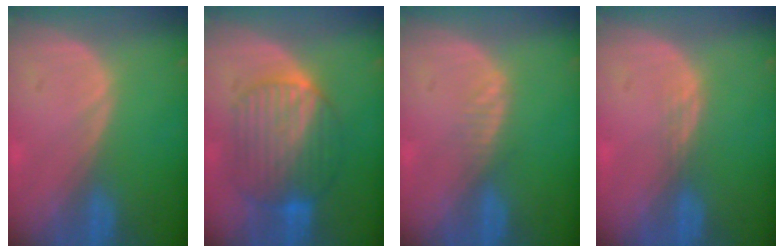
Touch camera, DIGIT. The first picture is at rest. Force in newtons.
{"total": 9.5, "press": 9.4, "slide": 0.9}
{"total": 1.6, "press": 1.6, "slide": 0.1}
{"total": 1.4, "press": 1.1, "slide": 0.9}